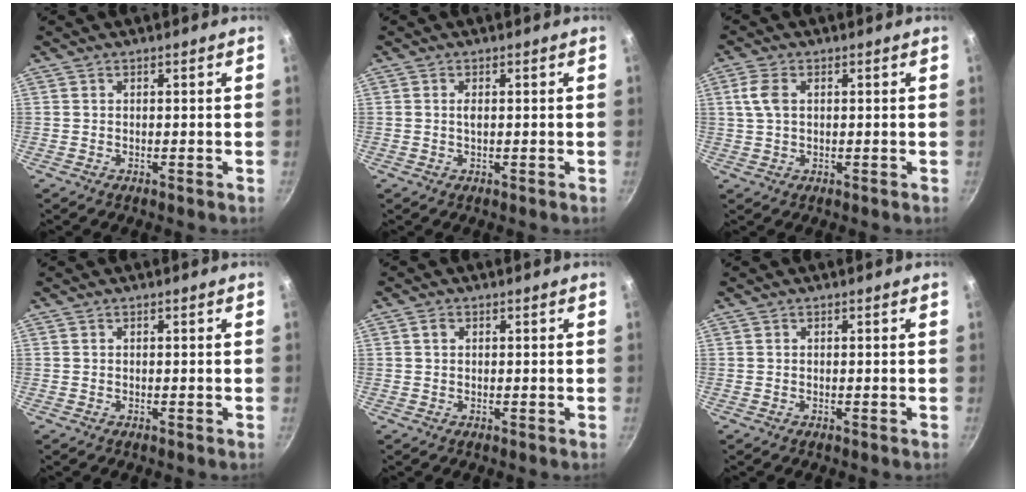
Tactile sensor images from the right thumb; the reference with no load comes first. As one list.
[{"total": 1.0, "force": [0.2, 0.4, 0.9], "torque": [-0.017, 0.000, 0.003]}, {"total": 4.4, "force": [1.1, 2.8, 3.2], "torque": [-0.064, 0.004, 0.019]}, {"total": 0.0}, {"total": 1.3, "force": [0.5, 1.0, 0.7], "torque": [-0.010, 0.003, 0.007]}, {"total": 0.0}]